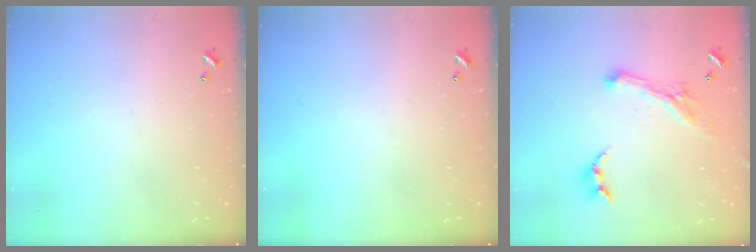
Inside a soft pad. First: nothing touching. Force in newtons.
{"total": 0.0}
{"total": 2.2, "press": 2.1, "slide": 0.5}